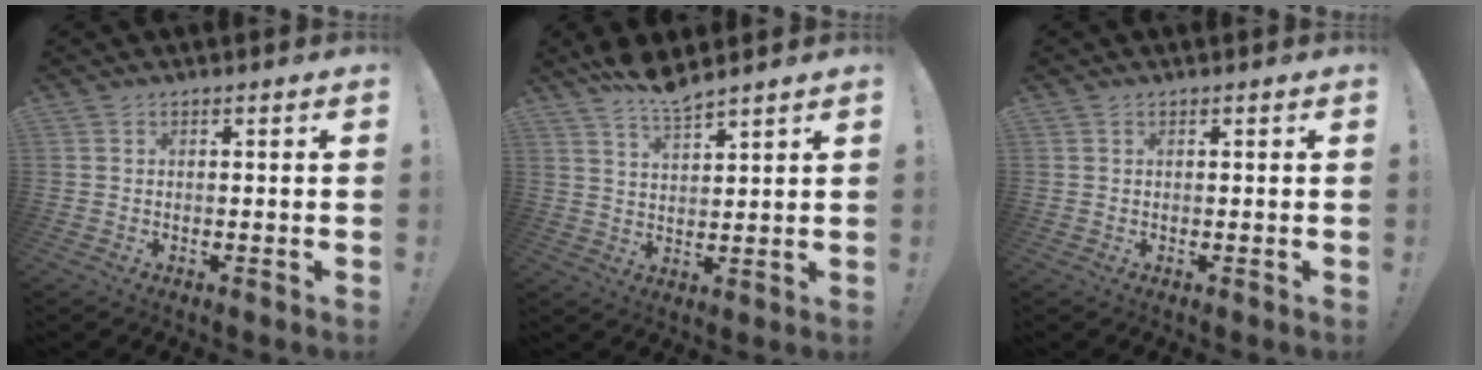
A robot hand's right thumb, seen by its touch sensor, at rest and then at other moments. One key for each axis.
{"total": 6.8, "fx": 6.2, "fy": 0.5, "fz": 2.7, "tx": -0.053, "ty": -0.040, "tz": 0.111}
{"total": 0.0}